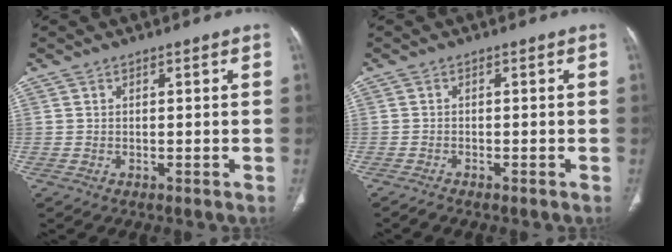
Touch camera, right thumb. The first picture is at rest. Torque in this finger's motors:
{"motor_torque": [0.37, 0.71, 0.22, 0.40, -0.06]}